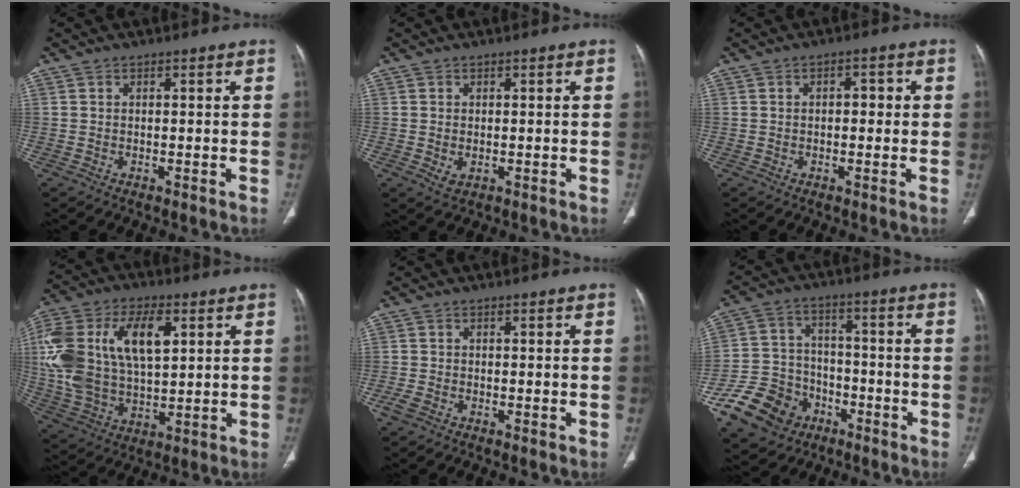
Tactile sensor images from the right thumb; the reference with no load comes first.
{"total": 2.0, "force": [-0.3, 1.4, 1.4], "torque": [-0.027, -0.004, 0.001]}
{"total": 2.4, "force": [0.1, 1.4, 1.9], "torque": [-0.019, 0.009, -0.002]}
{"total": 22.8, "force": [5.5, 12.7, 18.1], "torque": [-0.372, 0.003, 0.103]}
{"total": 1.9, "force": [-1.1, 1.1, 1.2], "torque": [-0.032, -0.002, -0.022]}
{"total": 14.4, "force": [-7.6, 11.1, 5.1], "torque": [-0.081, 0.053, -0.128]}